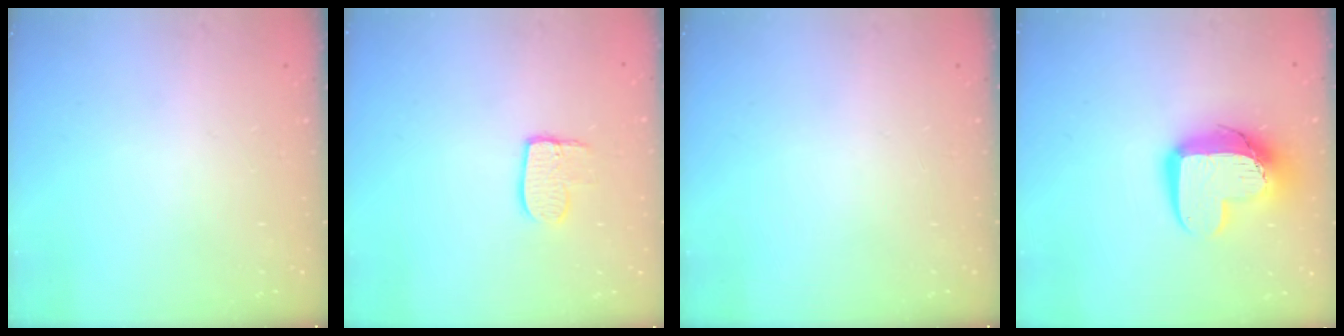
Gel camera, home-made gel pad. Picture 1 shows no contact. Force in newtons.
{"total": 7.7, "press": 7.7, "slide": 0.5}
{"total": 0.0}
{"total": 13.3, "press": 13.3, "slide": 1.4}